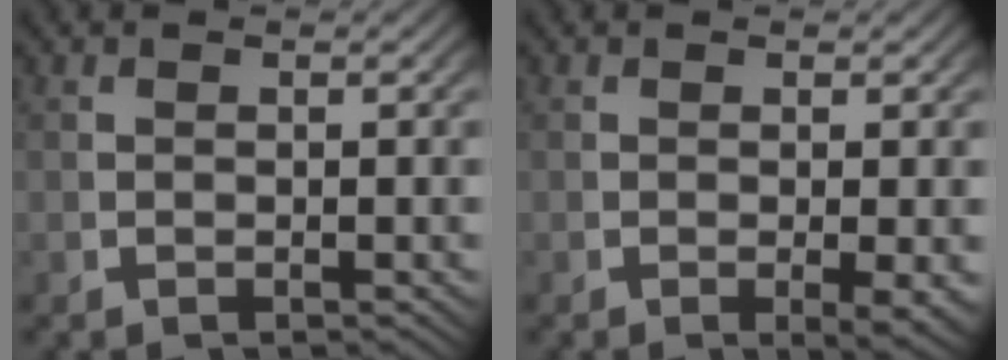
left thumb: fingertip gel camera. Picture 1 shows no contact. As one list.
[{"total": 2.4, "force": [-0.2, 0.7, 2.3], "torque": [-0.035, -0.009, 0.000]}]